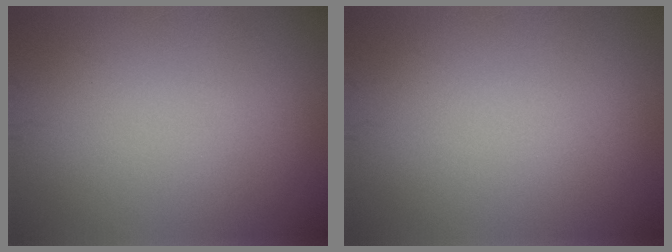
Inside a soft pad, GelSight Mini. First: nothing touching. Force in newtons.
{"total": 0.0}